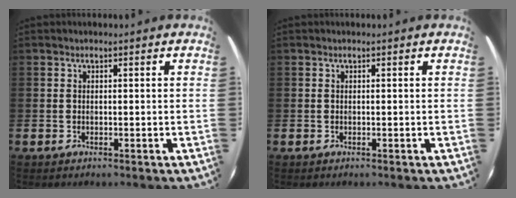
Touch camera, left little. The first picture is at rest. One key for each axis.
{"total": 0.0}